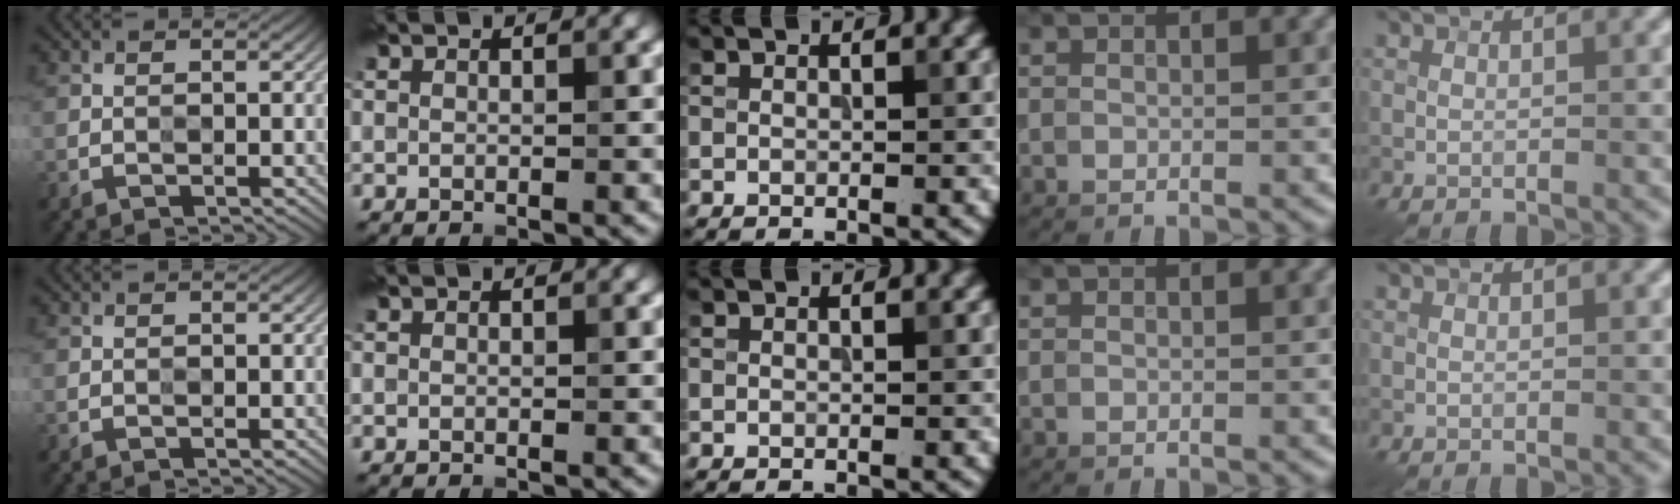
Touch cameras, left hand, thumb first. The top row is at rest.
{}